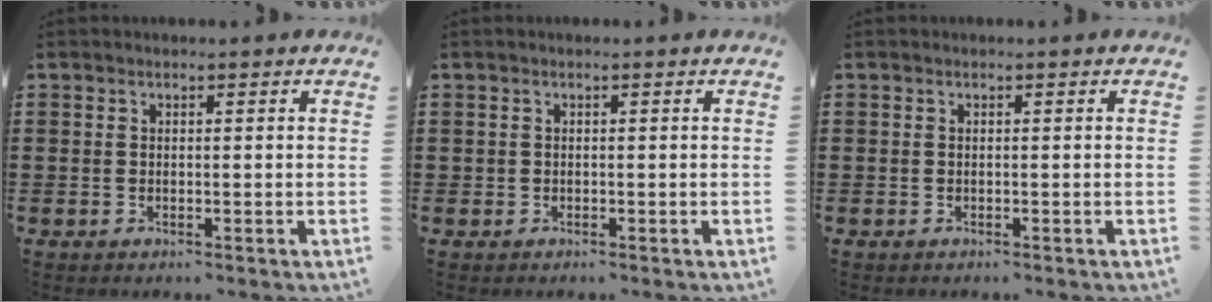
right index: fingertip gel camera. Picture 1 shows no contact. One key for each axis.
{"total": 0.5, "fx": -0.3, "fy": 0.4, "fz": 0.0, "tx": 0.000, "ty": 0.003, "tz": -0.008}
{"total": 0.0}